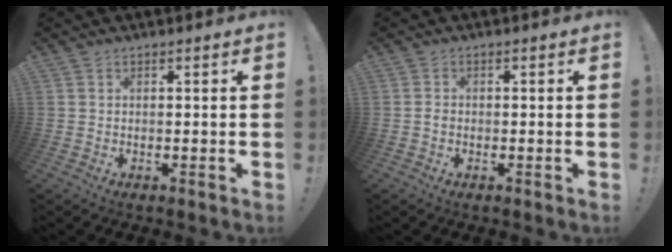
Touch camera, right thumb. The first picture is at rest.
{"total": 1.1, "force": [-0.5, 0.8, 0.5], "torque": [-0.013, 0.006, -0.008]}